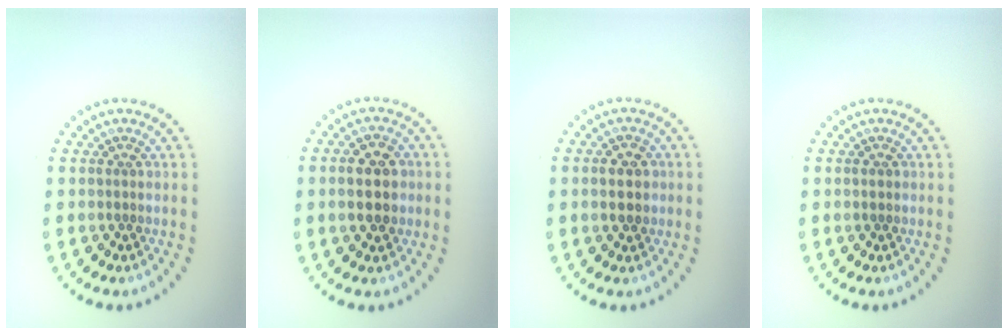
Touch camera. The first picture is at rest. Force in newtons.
{"total": 4.1, "press": 4.1, "slide": 0.1}
{"total": 3.1, "press": 3.1, "slide": 0.2}
{"total": 0.5, "press": 0.5, "slide": 0.1}